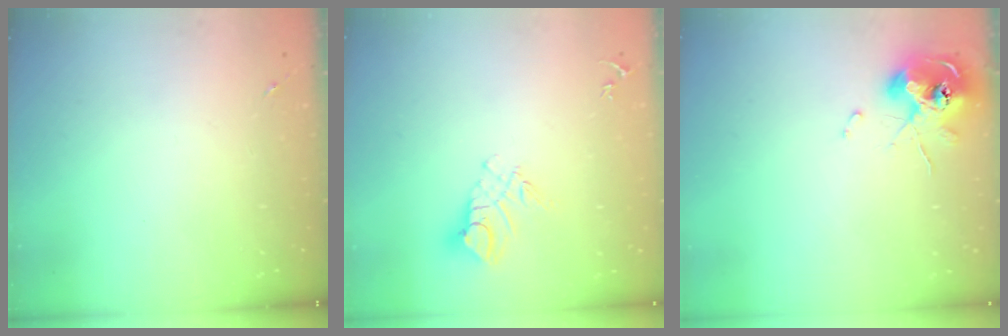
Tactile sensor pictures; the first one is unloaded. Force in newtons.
{"total": 10.6, "press": 10.5, "slide": 0.7}
{"total": 10.0, "press": 9.9, "slide": 1.1}